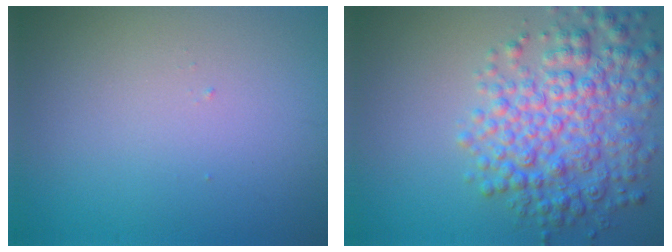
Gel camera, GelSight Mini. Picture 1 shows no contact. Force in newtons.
{"total": 6.8, "press": 6.8, "slide": 0.2}